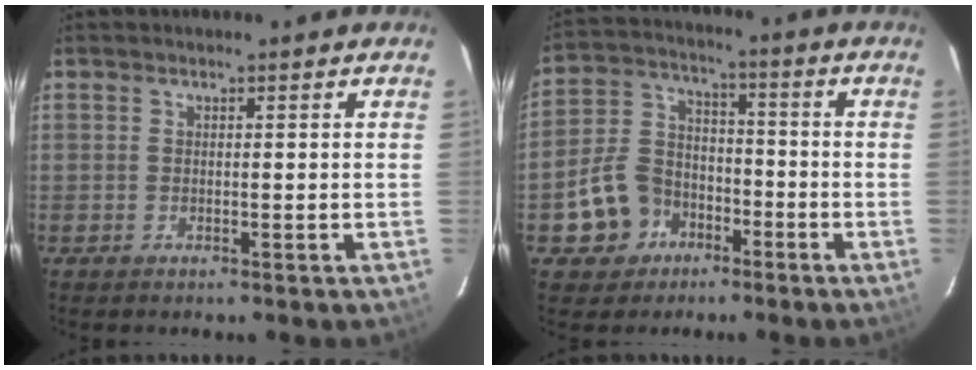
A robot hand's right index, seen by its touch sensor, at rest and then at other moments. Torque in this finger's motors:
{"motor_torque": [0.16, -0.01, -0.20, -0.21]}